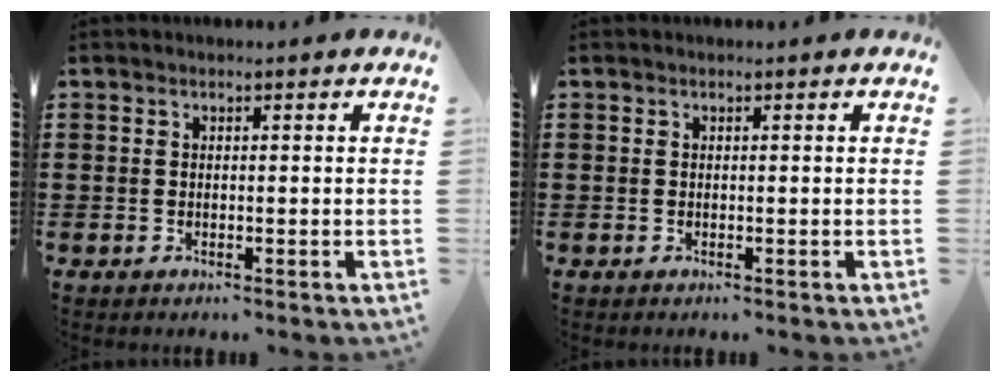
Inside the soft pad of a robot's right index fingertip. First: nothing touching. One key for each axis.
{"total": 0.0}